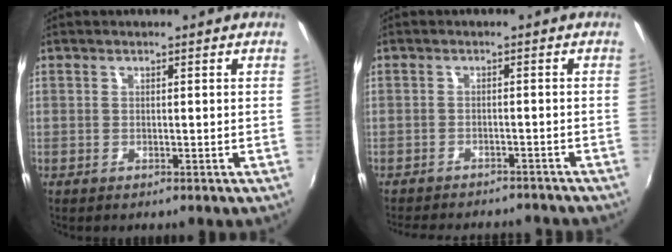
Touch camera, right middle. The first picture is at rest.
{"total": 11.9, "force": [-10.5, 3.1, 4.5], "torque": [-0.100, -0.015, -0.142]}